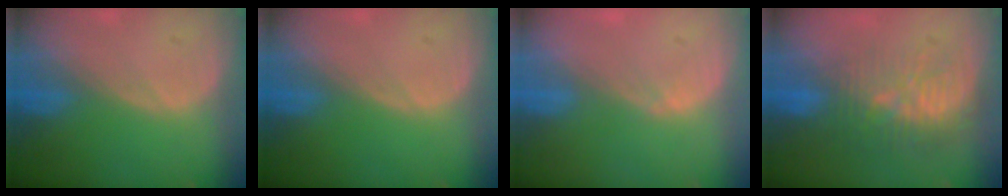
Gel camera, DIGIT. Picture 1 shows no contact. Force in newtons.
{"total": 0.0}
{"total": 0.7, "press": 0.7, "slide": 0.3}
{"total": 9.8, "press": 8.9, "slide": 4.0}